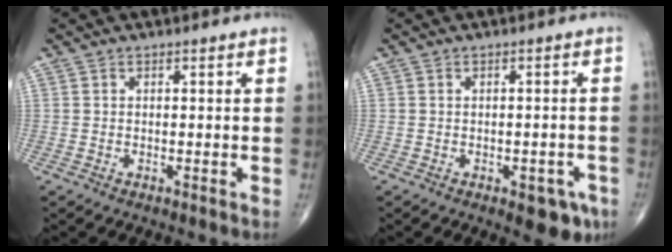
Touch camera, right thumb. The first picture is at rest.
{"total": 5.7, "force": [-2.8, 2.8, 4.1], "torque": [-0.028, 0.008, -0.027]}